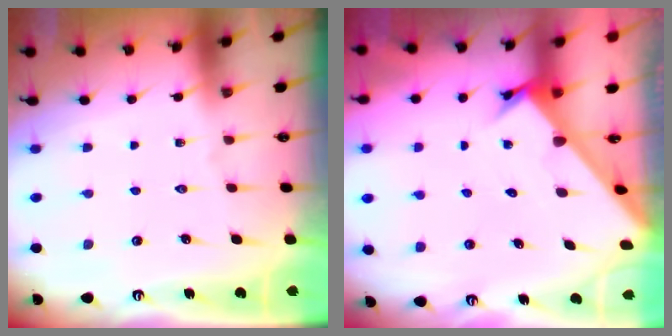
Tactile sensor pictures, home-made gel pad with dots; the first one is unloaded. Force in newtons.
{"total": 2.3, "press": 2.3, "slide": 0.1}